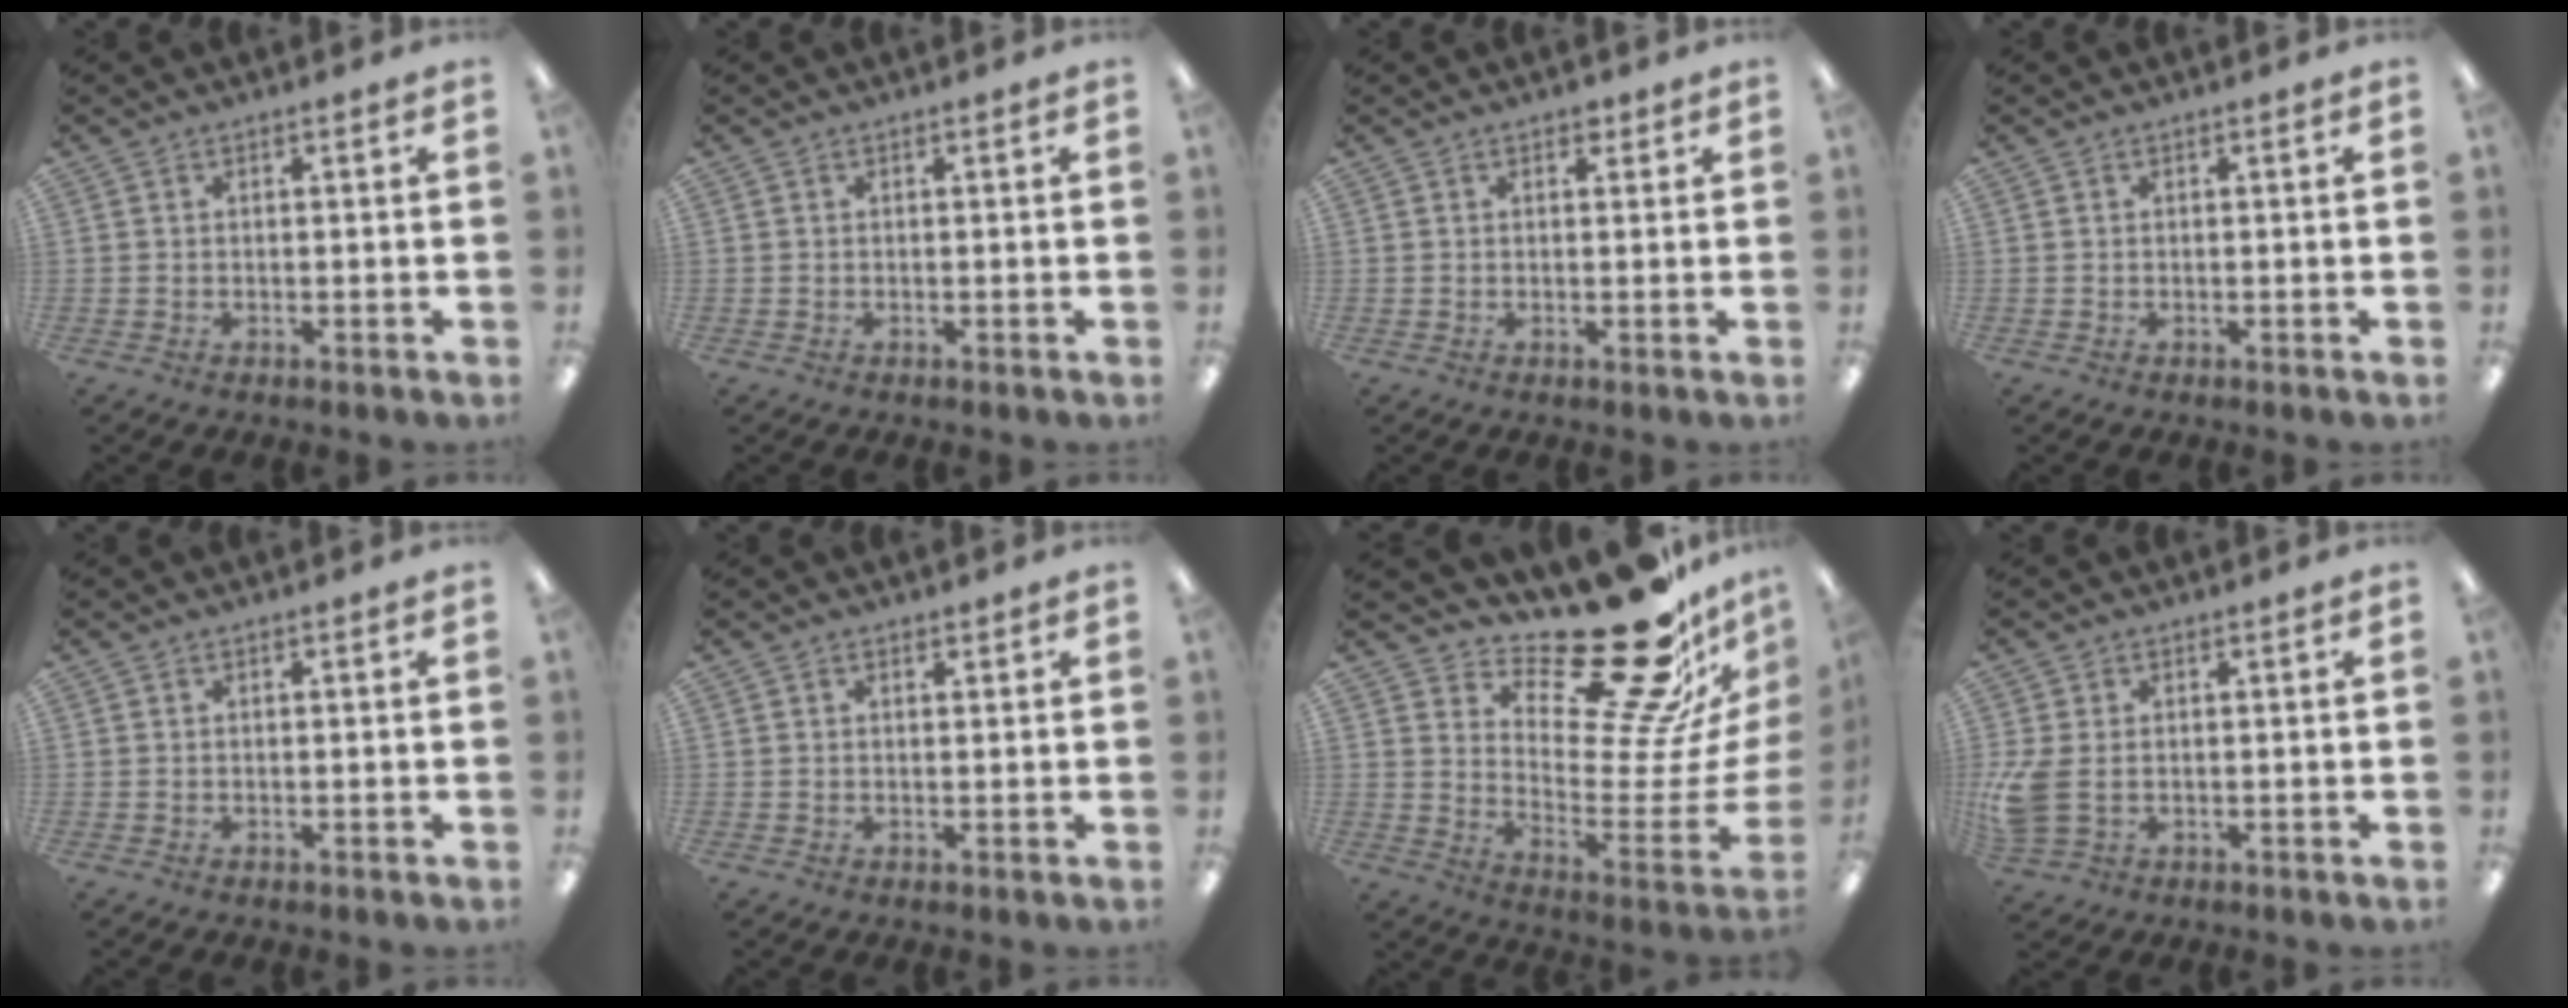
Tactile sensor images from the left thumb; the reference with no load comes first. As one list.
[{"total": 0.0}, {"total": 1.6, "force": [1.1, 1.0, 0.7], "torque": [0.002, -0.005, 0.016]}, {"total": 0.0}, {"total": 0.0}, {"total": 0.8, "force": [0.7, 0.4, 0.2], "torque": [0.003, -0.003, 0.011]}, {"total": 28.0, "force": [21.0, 9.0, 16.2], "torque": [-0.207, -0.164, 0.346]}, {"total": 6.1, "force": [-0.2, 3.9, 4.7], "torque": [-0.107, -0.004, -0.007]}]